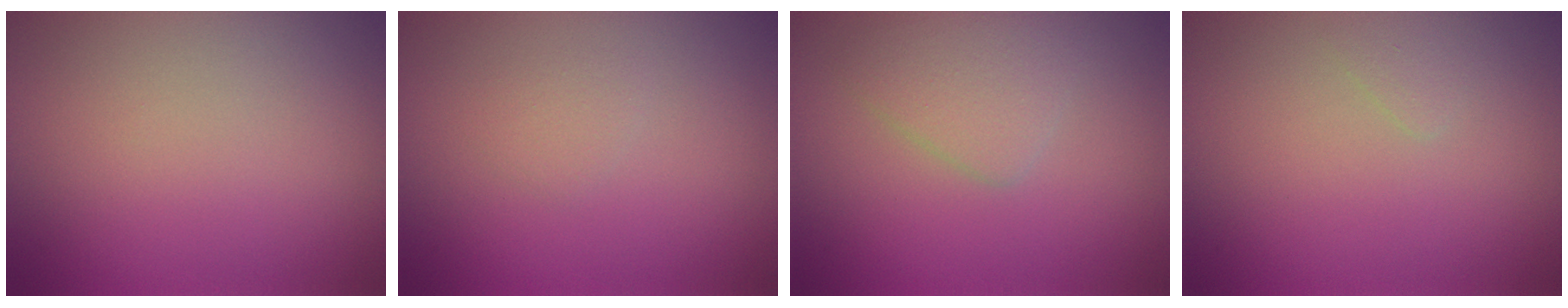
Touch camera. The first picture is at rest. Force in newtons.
{"total": 0.9, "press": 0.9, "slide": 0.0}
{"total": 2.5, "press": 2.5, "slide": 0.2}
{"total": 0.6, "press": 0.6, "slide": 0.1}